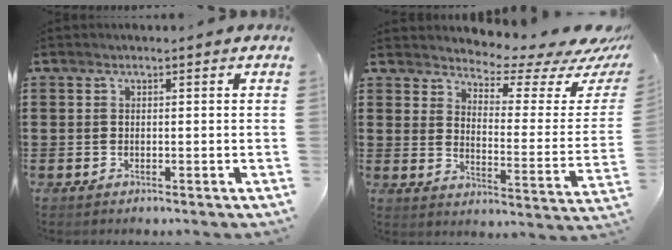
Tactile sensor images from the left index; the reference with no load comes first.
{"total": 4.7, "force": [4.3, 0.9, 1.7], "torque": [-0.041, -0.040, 0.067]}